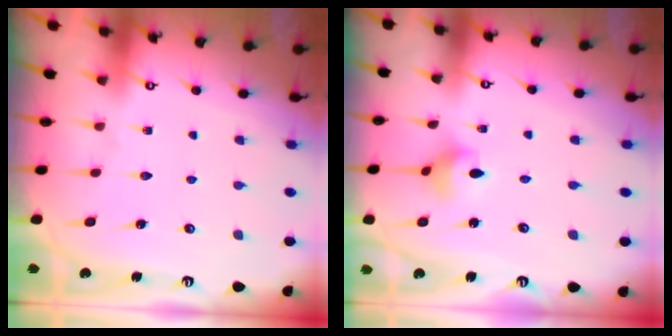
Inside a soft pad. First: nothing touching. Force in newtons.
{"total": 3.3, "press": 3.3, "slide": 0.5}